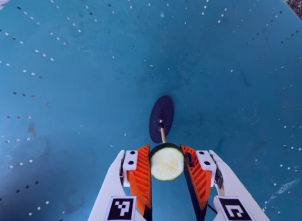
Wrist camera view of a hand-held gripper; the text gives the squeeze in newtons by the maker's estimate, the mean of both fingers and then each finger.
{"total": 13.2, "left": 13.2, "right": 13.2}